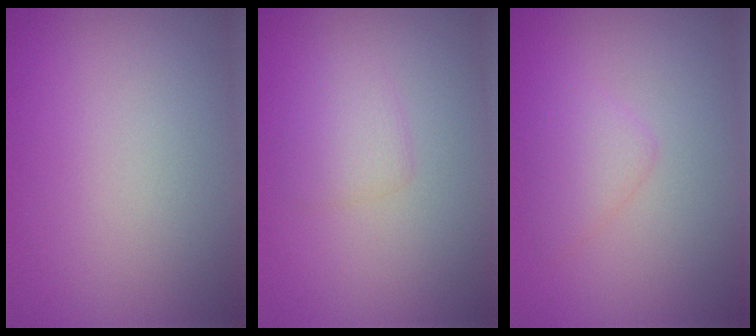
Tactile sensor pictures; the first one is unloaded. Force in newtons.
{"total": 1.8, "press": 1.8, "slide": 0.1}
{"total": 1.8, "press": 1.8, "slide": 0.1}